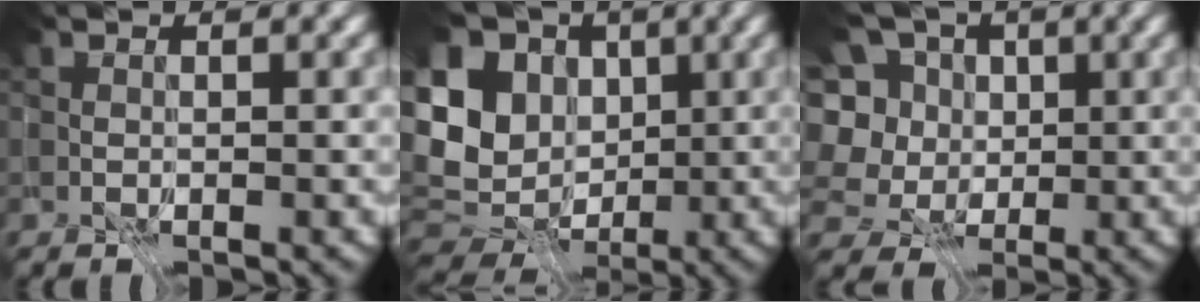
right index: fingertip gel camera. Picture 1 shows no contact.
{"total": 9.6, "force": [-1.1, 7.2, 6.1], "torque": [-0.124, -0.013, 0.006]}
{"total": 5.5, "force": [0.1, 4.6, 3.1], "torque": [-0.075, 0.011, -0.008]}